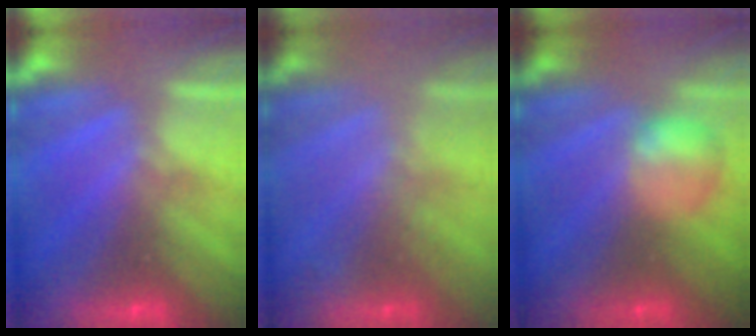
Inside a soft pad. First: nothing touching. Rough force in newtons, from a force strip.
{"total": 2.6}
{"total": 2.4}